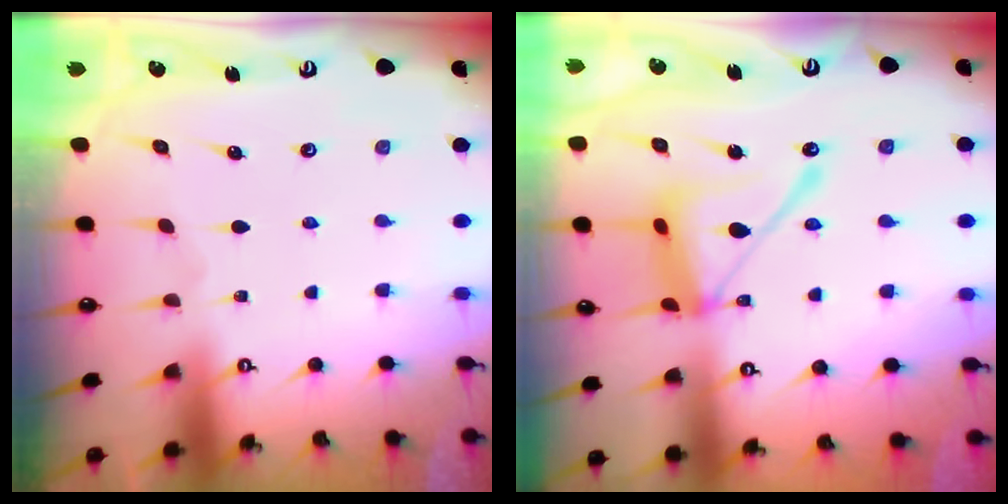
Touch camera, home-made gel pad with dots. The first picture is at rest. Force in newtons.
{"total": 15.5, "press": 15.4, "slide": 1.4}